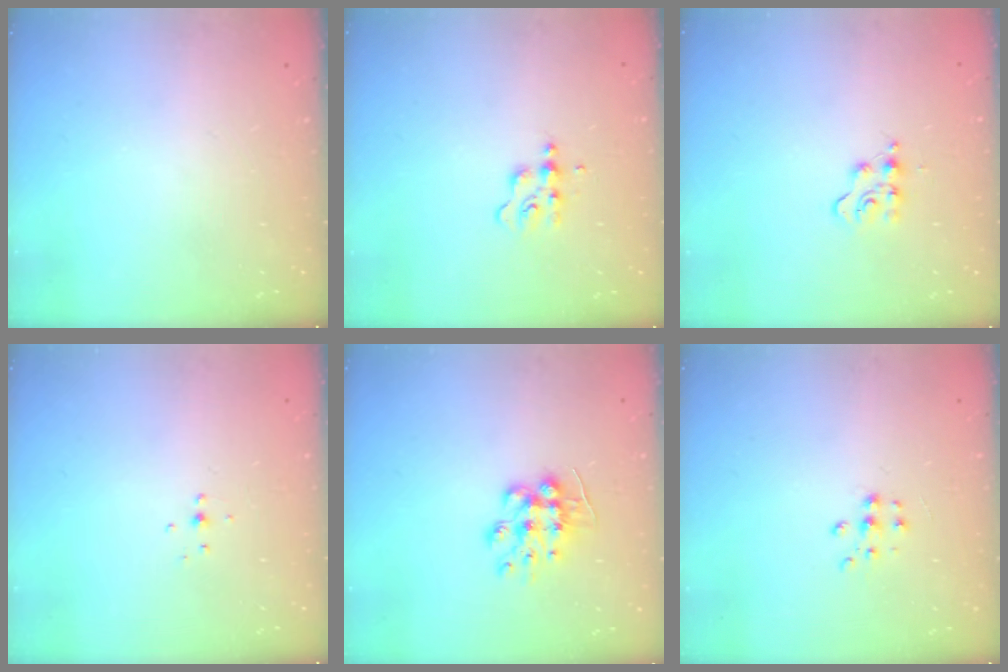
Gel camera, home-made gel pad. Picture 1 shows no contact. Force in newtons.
{"total": 3.8, "press": 3.8, "slide": 0.4}
{"total": 5.8, "press": 5.8, "slide": 0.6}
{"total": 3.9, "press": 3.8, "slide": 0.8}
{"total": 9.1, "press": 9.1, "slide": 0.2}
{"total": 5.6, "press": 5.6, "slide": 0.5}